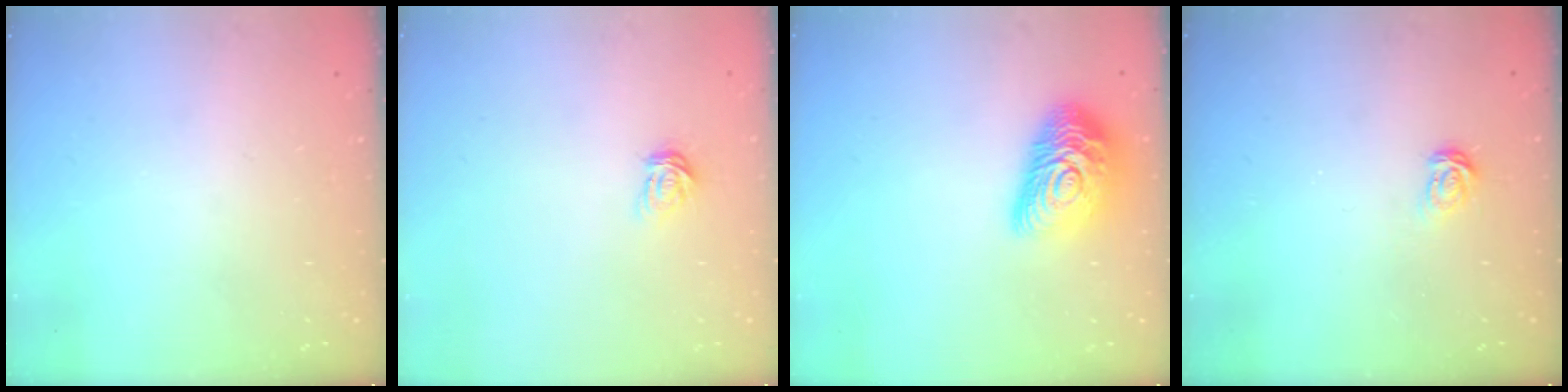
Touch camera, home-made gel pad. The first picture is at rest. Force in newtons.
{"total": 4.2, "press": 4.2, "slide": 0.4}
{"total": 16.0, "press": 15.9, "slide": 1.0}
{"total": 3.7, "press": 3.7, "slide": 0.5}